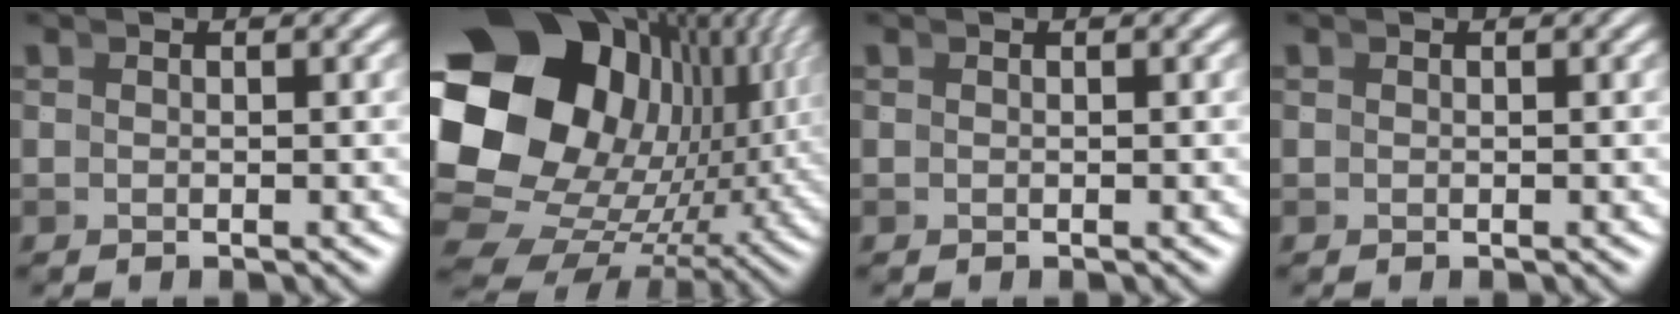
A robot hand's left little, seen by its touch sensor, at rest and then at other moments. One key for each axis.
{"total": 27.5, "fx": 1.1, "fy": 20.0, "fz": 18.8, "tx": -0.328, "ty": -0.050, "tz": 0.026}
{"total": 0.0}
{"total": 0.0}